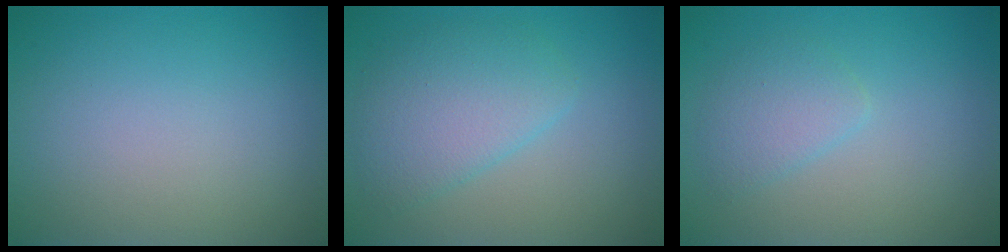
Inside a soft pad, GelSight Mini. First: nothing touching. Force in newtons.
{"total": 4.0, "press": 4.0, "slide": 0.2}
{"total": 2.0, "press": 2.0, "slide": 0.1}